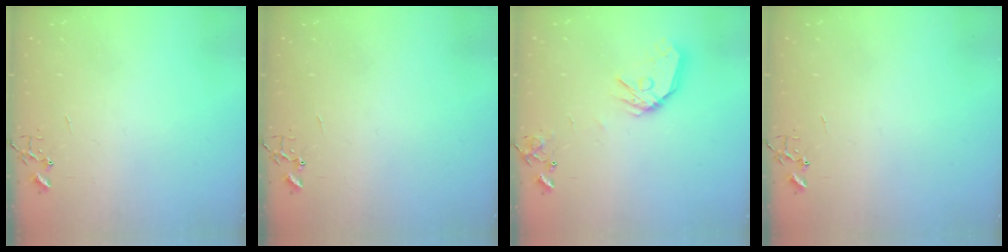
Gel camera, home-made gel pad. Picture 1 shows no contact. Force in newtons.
{"total": 0.0}
{"total": 12.5, "press": 12.4, "slide": 0.9}
{"total": 0.0}